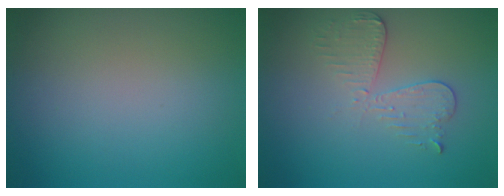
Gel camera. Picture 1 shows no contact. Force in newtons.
{"total": 2.9, "press": 2.7, "slide": 1.2}